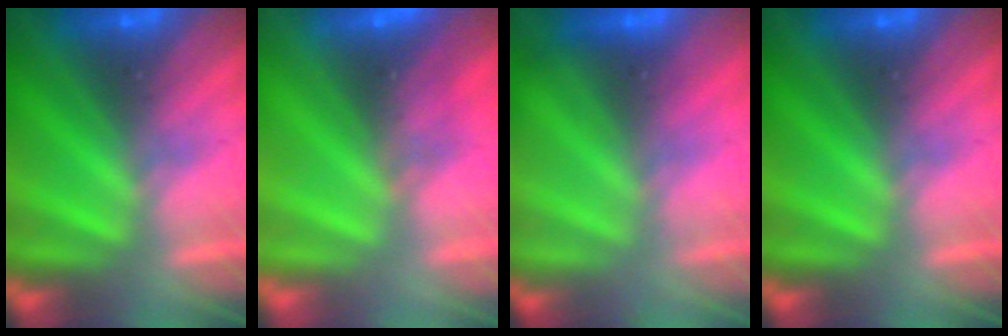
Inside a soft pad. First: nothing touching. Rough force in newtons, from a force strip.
{"total": 2.3}
{"total": 2.2}
{"total": 0.0}